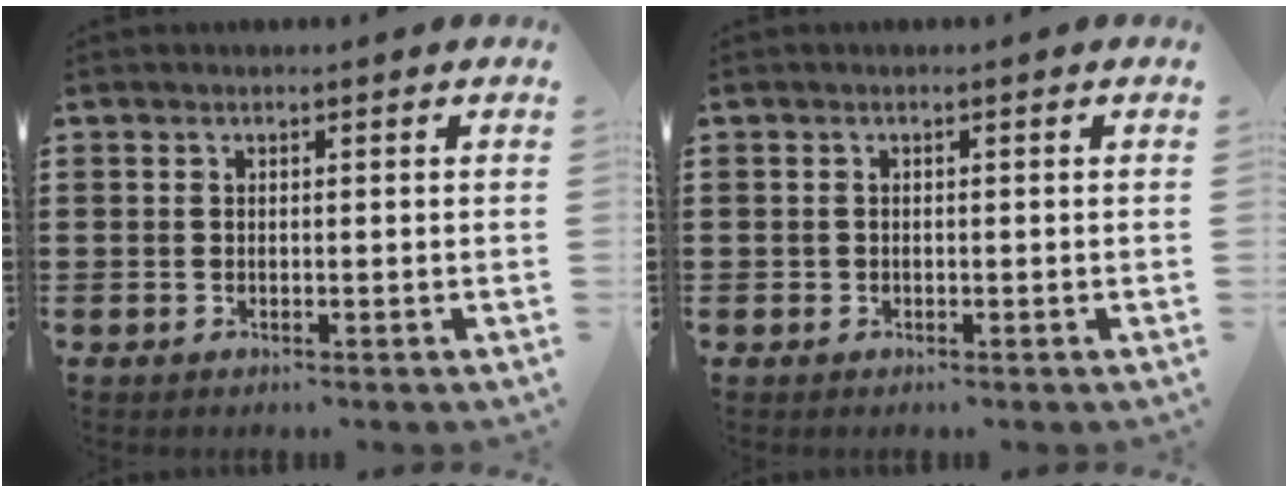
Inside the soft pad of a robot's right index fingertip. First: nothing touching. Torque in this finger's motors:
{"motor_torque": [1.15, 0.99, -0.01, 0.01]}